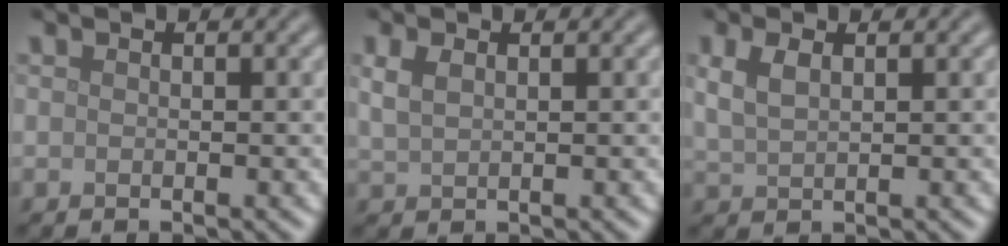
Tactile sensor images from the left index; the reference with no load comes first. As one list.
[{"total": 1.7, "force": [0.8, 0.8, 1.2], "torque": [-0.031, 0.001, 0.019]}, {"total": 2.1, "force": [1.0, 0.9, 1.6], "torque": [-0.040, 0.002, 0.023]}]